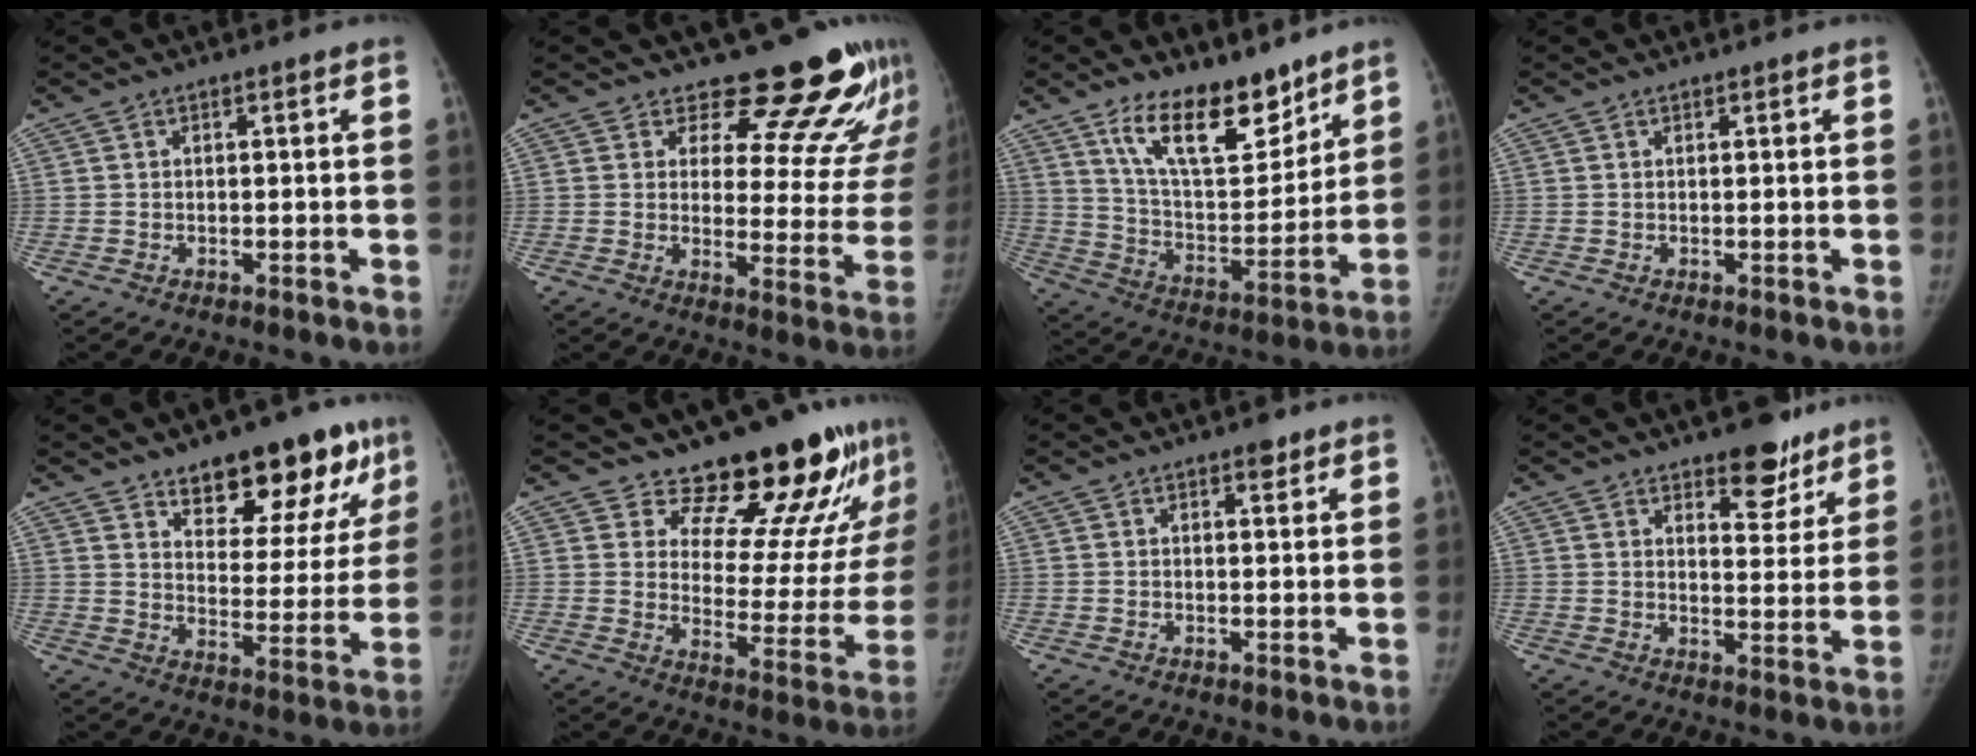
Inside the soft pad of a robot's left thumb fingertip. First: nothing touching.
{"total": 17.1, "force": [14.6, 6.4, 6.0], "torque": [-0.012, -0.115, 0.167]}
{"total": 17.0, "force": [12.0, 7.1, 9.8], "torque": [-0.116, -0.084, 0.215]}
{"total": 0.0}
{"total": 18.1, "force": [12.0, 8.2, 10.8], "torque": [-0.081, -0.069, 0.172]}
{"total": 19.0, "force": [15.6, 6.8, 8.4], "torque": [-0.049, -0.132, 0.208]}
{"total": 1.9, "force": [1.3, 0.9, 1.0], "torque": [-0.003, -0.006, 0.015]}
{"total": 8.7, "force": [6.5, 4.1, 4.2], "torque": [-0.015, -0.042, 0.092]}